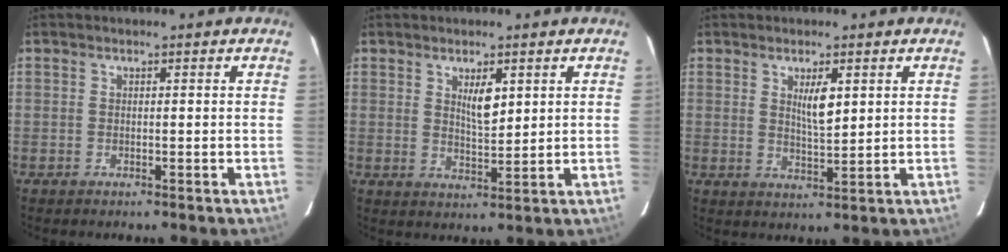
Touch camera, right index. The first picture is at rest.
{"total": 4.1, "force": [1.7, 1.2, 3.5], "torque": [-0.063, -0.005, 0.034]}
{"total": 4.2, "force": [1.6, 0.8, 3.8], "torque": [-0.066, -0.006, 0.030]}